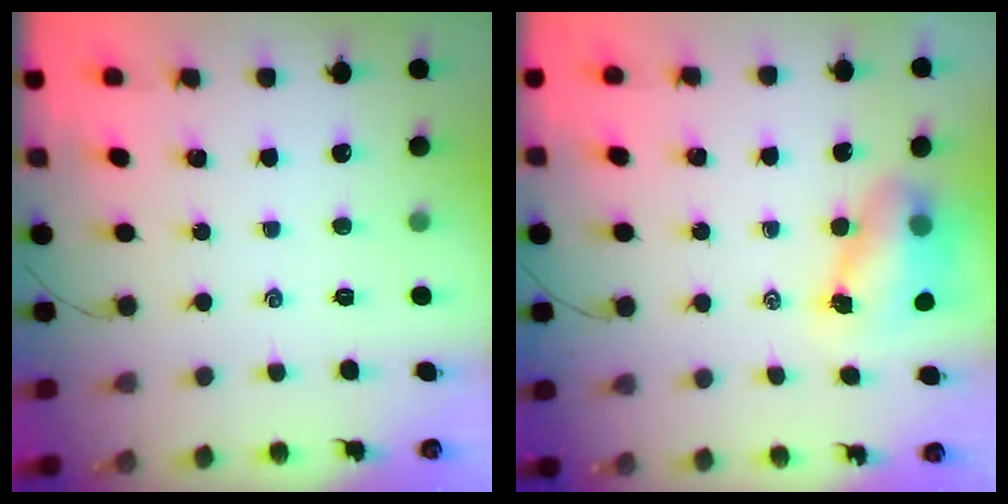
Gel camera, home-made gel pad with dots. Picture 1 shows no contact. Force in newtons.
{"total": 7.5, "press": 7.4, "slide": 1.3}